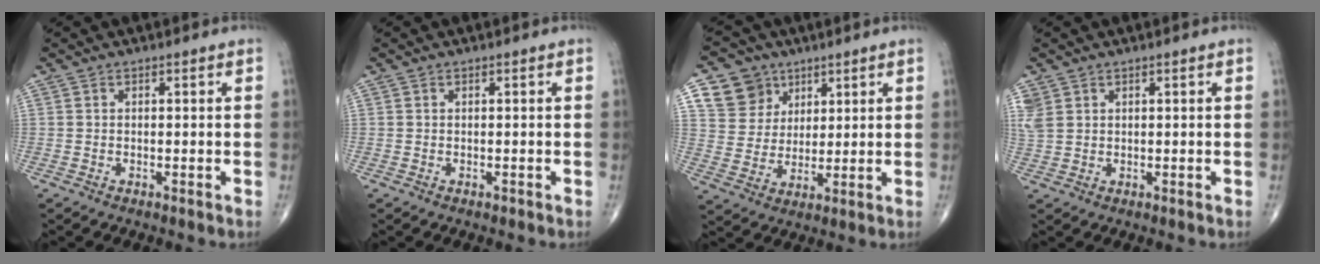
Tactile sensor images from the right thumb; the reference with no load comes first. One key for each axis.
{"total": 0.0}
{"total": 9.4, "fx": 4.9, "fy": 7.9, "fz": 1.6, "tx": 0.006, "ty": -0.027, "tz": 0.095}
{"total": 3.5, "fx": 1.8, "fy": 2.6, "fz": 1.5, "tx": -0.034, "ty": 0.003, "tz": 0.046}